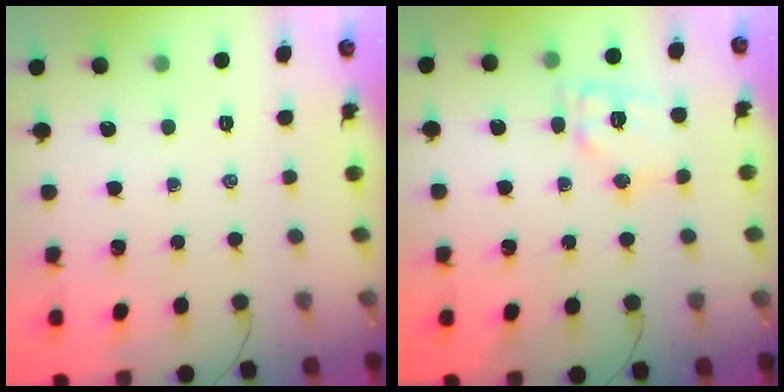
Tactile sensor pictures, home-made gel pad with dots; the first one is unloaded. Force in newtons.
{"total": 12.2, "press": 12.1, "slide": 1.5}